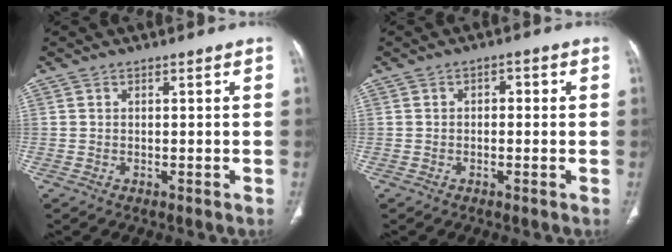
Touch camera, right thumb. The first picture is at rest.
{"total": 1.8, "force": [0.0, 1.2, 1.4], "torque": [-0.011, 0.008, -0.005]}